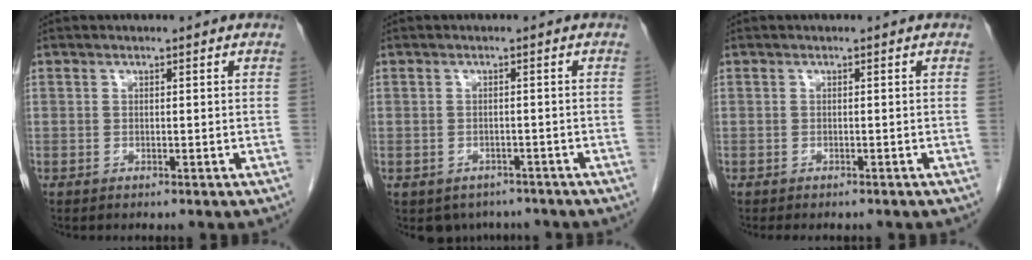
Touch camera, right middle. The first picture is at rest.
{"total": 4.5, "force": [-3.7, 2.6, 0.4], "torque": [0.006, 0.008, -0.047]}
{"total": 3.2, "force": [-2.7, 1.0, 1.3], "torque": [-0.015, -0.005, -0.030]}